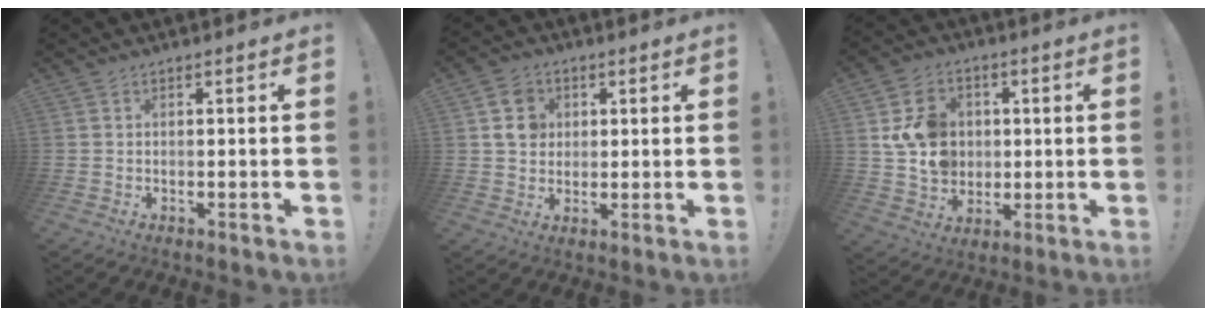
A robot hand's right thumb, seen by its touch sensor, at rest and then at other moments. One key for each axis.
{"total": 8.9, "fx": 3.0, "fy": 7.6, "fz": 3.4, "tx": -0.050, "ty": -0.002, "tz": 0.061}
{"total": 12.9, "fx": 2.3, "fy": 11.3, "fz": 5.9, "tx": -0.093, "ty": -0.004, "tz": 0.052}